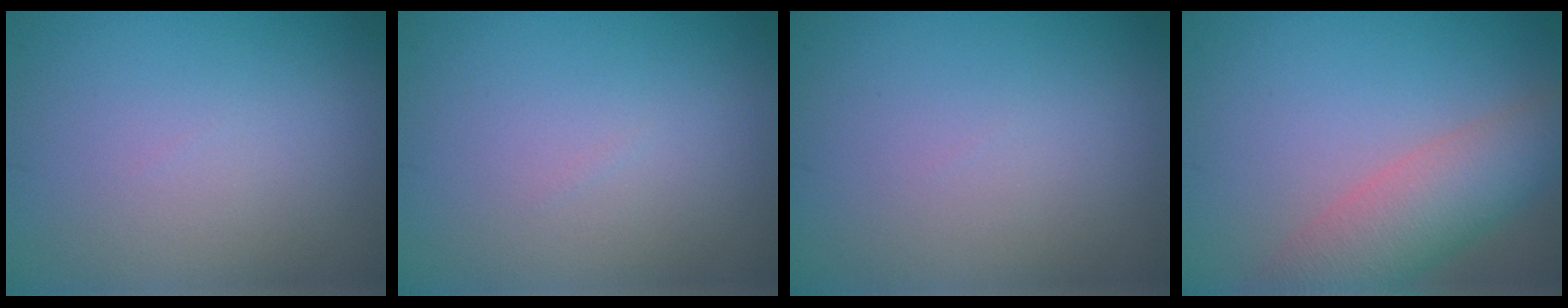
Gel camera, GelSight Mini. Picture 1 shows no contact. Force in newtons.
{"total": 0.0}
{"total": 0.0}
{"total": 5.5, "press": 5.5, "slide": 0.3}